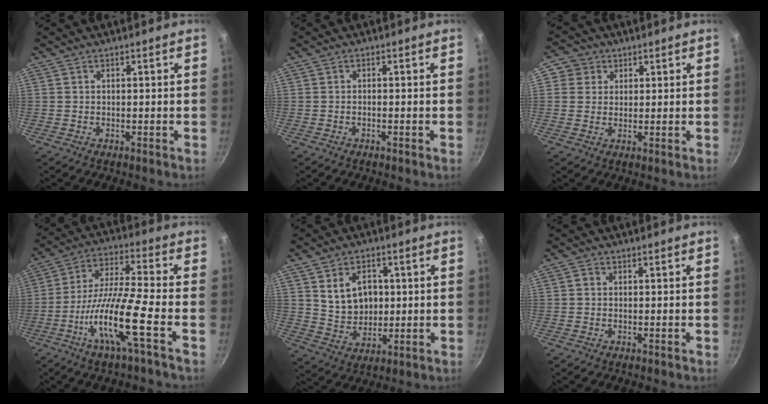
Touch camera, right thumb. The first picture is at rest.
{"total": 0.6, "force": [-0.4, 0.1, 0.4], "torque": [-0.012, 0.005, -0.010]}
{"total": 4.2, "force": [1.4, 3.9, 0.7], "torque": [0.030, 0.004, 0.015]}
{"total": 13.8, "force": [-5.6, 1.0, 12.6], "torque": [-0.236, 0.033, -0.120]}
{"total": 9.4, "force": [2.1, 7.1, 5.8], "torque": [-0.072, -0.010, 0.046]}
{"total": 0.7, "force": [-0.1, 0.6, 0.3], "torque": [-0.005, 0.004, -0.004]}